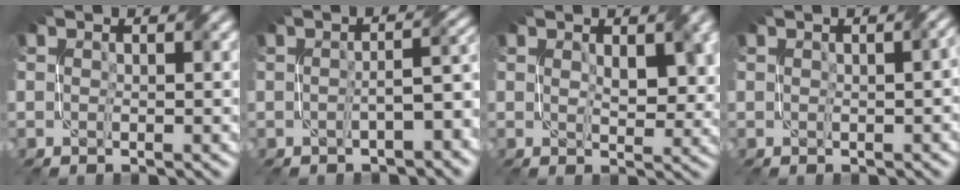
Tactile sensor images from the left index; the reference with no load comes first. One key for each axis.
{"total": 3.9, "fx": -1.8, "fy": 1.3, "fz": 3.2, "tx": -0.038, "ty": 0.013, "tz": -0.023}
{"total": 3.1, "fx": 1.2, "fy": 1.5, "fz": 2.4, "tx": -0.039, "ty": 0.001, "tz": 0.031}
{"total": 2.8, "fx": 0.1, "fy": 1.5, "fz": 2.4, "tx": -0.014, "ty": -0.001, "tz": 0.014}